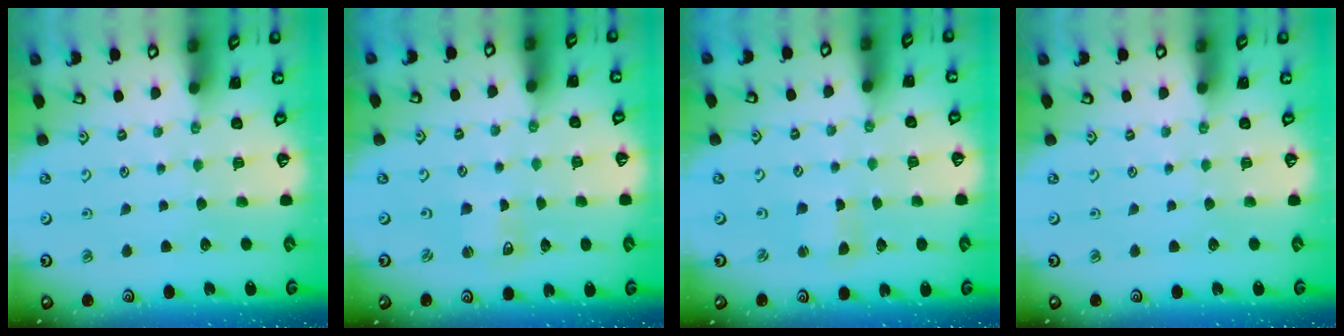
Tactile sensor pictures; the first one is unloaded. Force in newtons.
{"total": 1.0, "press": 1.0, "slide": 0.2}
{"total": 1.4, "press": 1.4, "slide": 0.2}
{"total": 0.0}